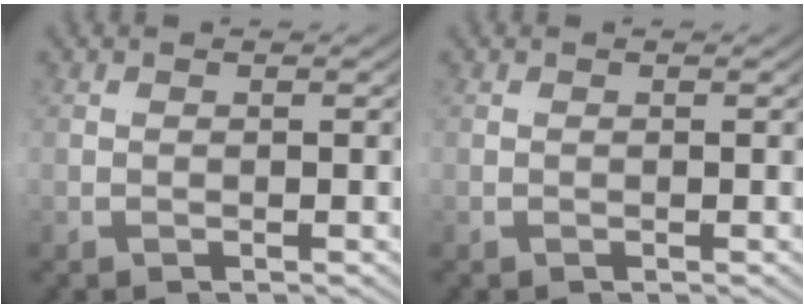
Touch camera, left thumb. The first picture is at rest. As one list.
[{"total": 0.0}]